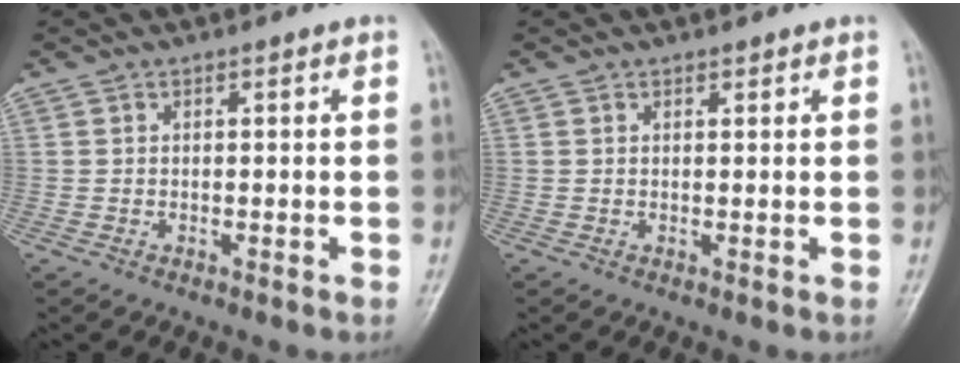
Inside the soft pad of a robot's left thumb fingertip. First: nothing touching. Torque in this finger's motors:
{"motor_torque": [0.17, -0.01, -0.42, -0.01, 0.03]}